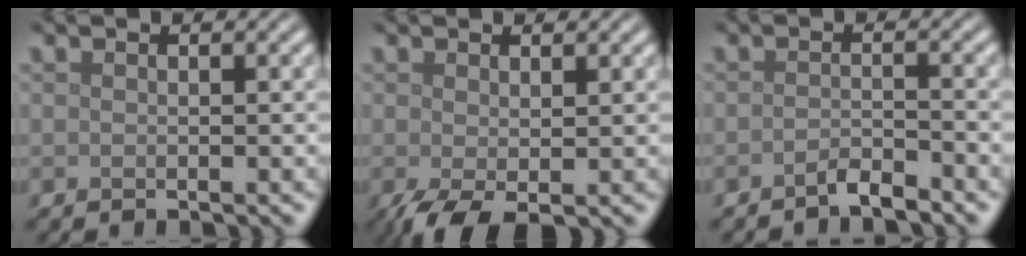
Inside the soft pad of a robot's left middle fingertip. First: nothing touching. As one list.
[{"total": 2.2, "force": [-0.7, 0.8, 1.9], "torque": [-0.047, -0.011, -0.014]}, {"total": 1.5, "force": [-1.3, 0.2, 0.7], "torque": [-0.015, 0.003, -0.027]}]